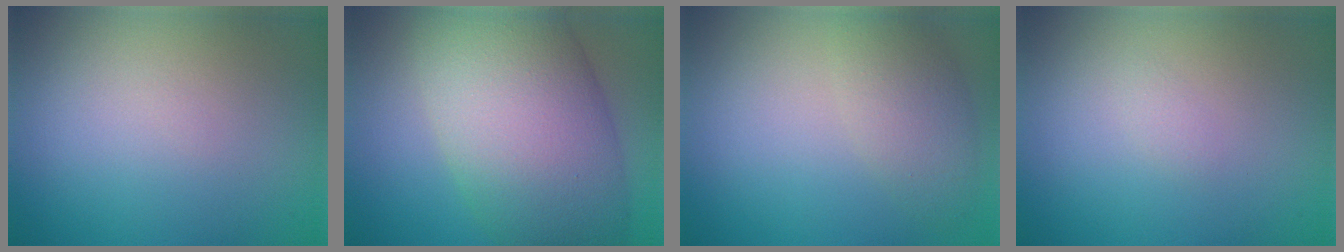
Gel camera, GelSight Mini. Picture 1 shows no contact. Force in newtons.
{"total": 12.6, "press": 12.6, "slide": 0.5}
{"total": 3.1, "press": 3.1, "slide": 0.1}
{"total": 0.6, "press": 0.6, "slide": 0.0}